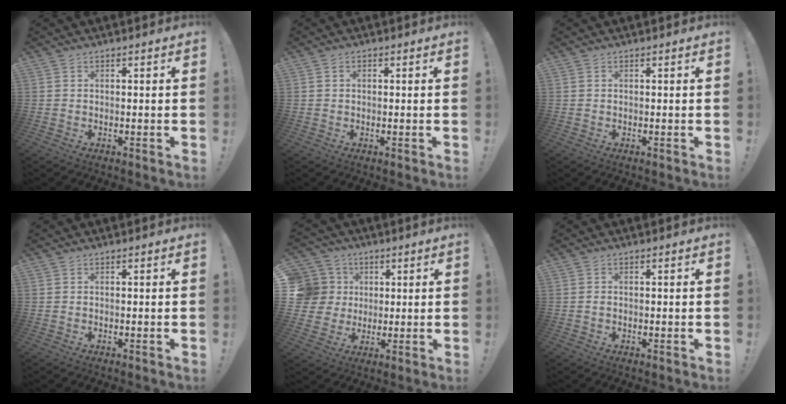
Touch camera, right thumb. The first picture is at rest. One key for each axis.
{"total": 0.6, "fx": 0.1, "fy": 0.5, "fz": 0.3, "tx": -0.008, "ty": 0.005, "tz": 0.003}
{"total": 0.0}
{"total": 0.0}
{"total": 11.2, "fx": 2.1, "fy": 10.5, "fz": 3.5, "tx": -0.058, "ty": -0.005, "tz": 0.048}
{"total": 0.0}